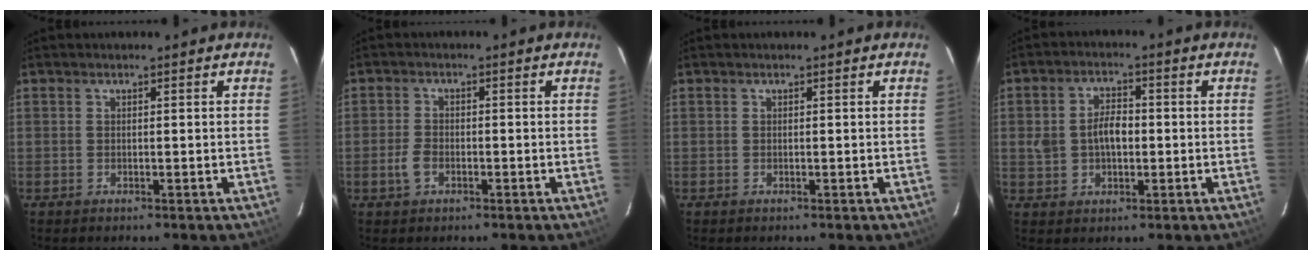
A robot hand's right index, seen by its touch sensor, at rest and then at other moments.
{"total": 3.3, "force": [-1.4, 2.1, 2.0], "torque": [-0.050, 0.003, -0.027]}
{"total": 0.0}
{"total": 5.9, "force": [-0.2, 3.9, 4.5], "torque": [-0.088, 0.013, 0.003]}